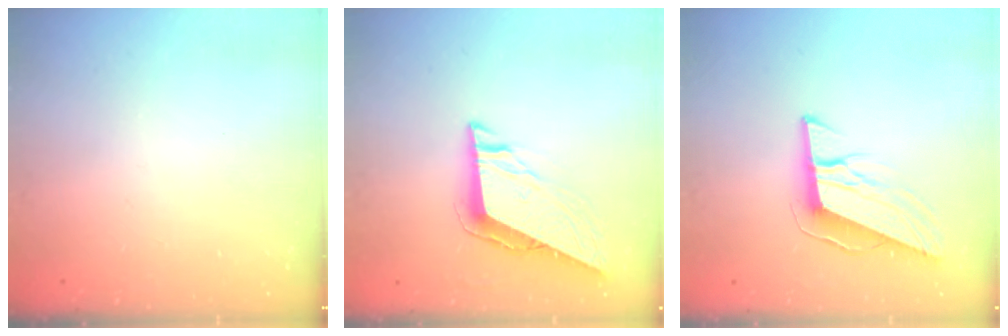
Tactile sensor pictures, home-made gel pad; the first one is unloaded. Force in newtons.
{"total": 8.3, "press": 8.2, "slide": 1.5}
{"total": 10.8, "press": 10.3, "slide": 3.1}